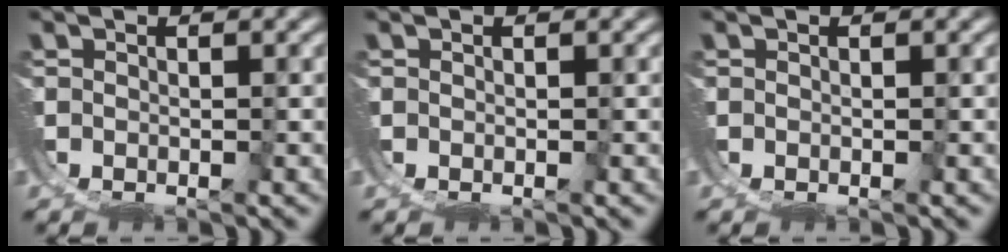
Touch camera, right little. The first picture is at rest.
{"total": 0.0}
{"total": 0.0}